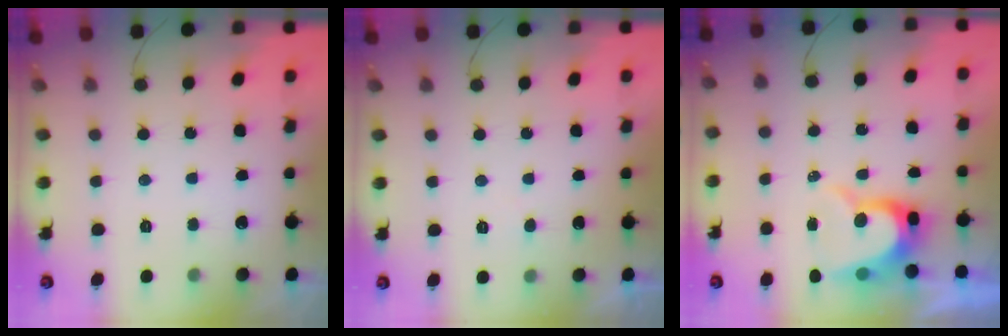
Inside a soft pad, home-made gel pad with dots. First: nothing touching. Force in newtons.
{"total": 2.3, "press": 2.3, "slide": 0.2}
{"total": 8.7, "press": 8.7, "slide": 0.6}